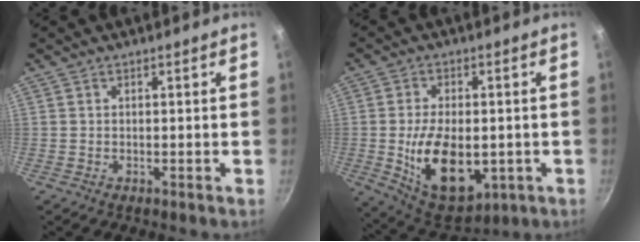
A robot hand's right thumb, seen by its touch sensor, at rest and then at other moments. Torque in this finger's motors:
{"motor_torque": [-0.16, 1.11, 1.65, -0.27, 0.33]}